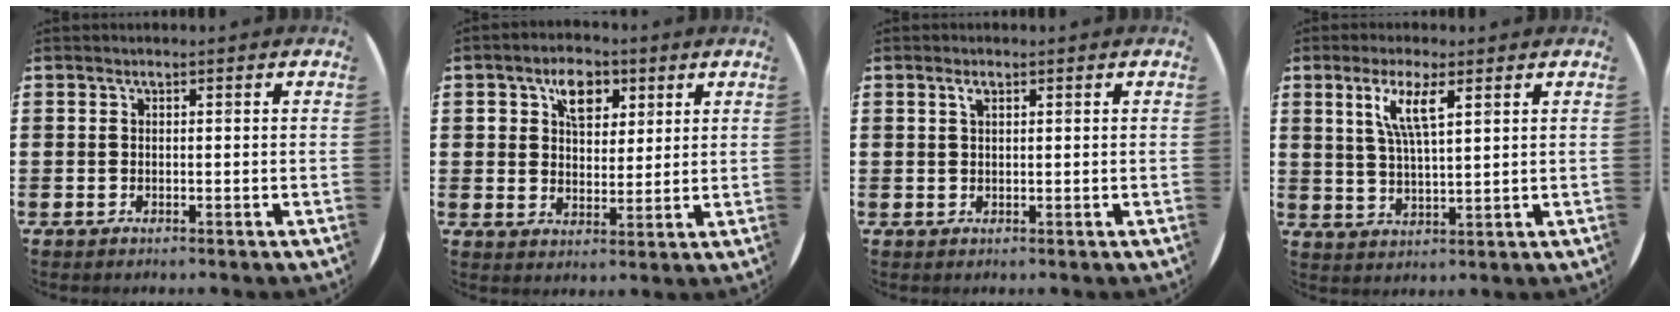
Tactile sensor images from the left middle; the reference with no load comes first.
{"total": 6.0, "force": [3.3, 3.8, 3.3], "torque": [-0.045, 0.004, 0.051]}
{"total": 2.5, "force": [1.5, 0.8, 1.9], "torque": [-0.033, 0.003, 0.023]}
{"total": 5.7, "force": [3.2, 1.2, 4.6], "torque": [-0.092, 0.004, 0.052]}